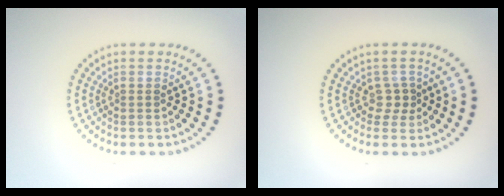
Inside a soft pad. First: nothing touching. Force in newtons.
{"total": 1.4, "press": 1.0, "slide": 1.0}